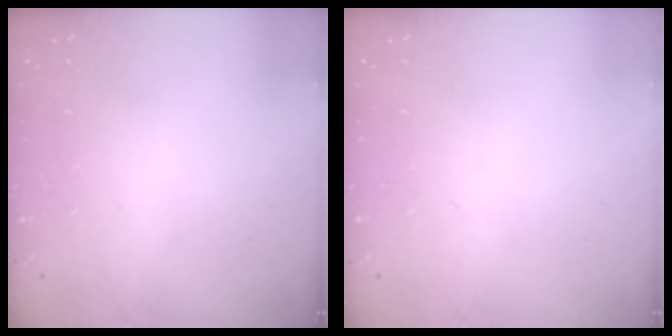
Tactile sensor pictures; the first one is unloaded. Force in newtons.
{"total": 0.0}